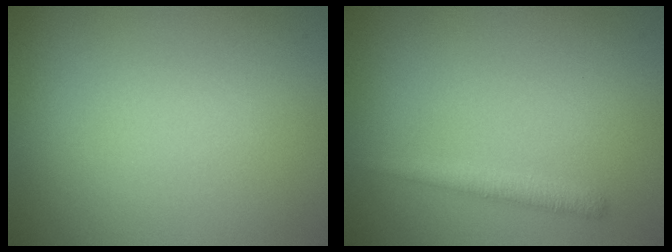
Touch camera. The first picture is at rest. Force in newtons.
{"total": 1.5, "press": 1.5, "slide": 0.1}